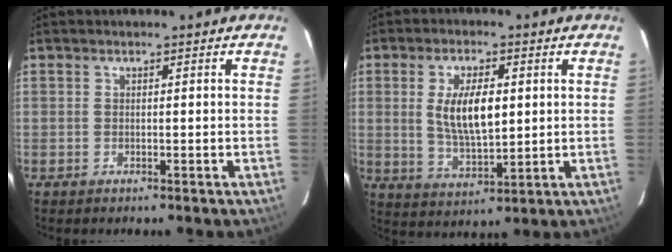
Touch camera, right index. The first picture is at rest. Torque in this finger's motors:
{"motor_torque": [0.54, -0.19, 0.26, 0.10]}